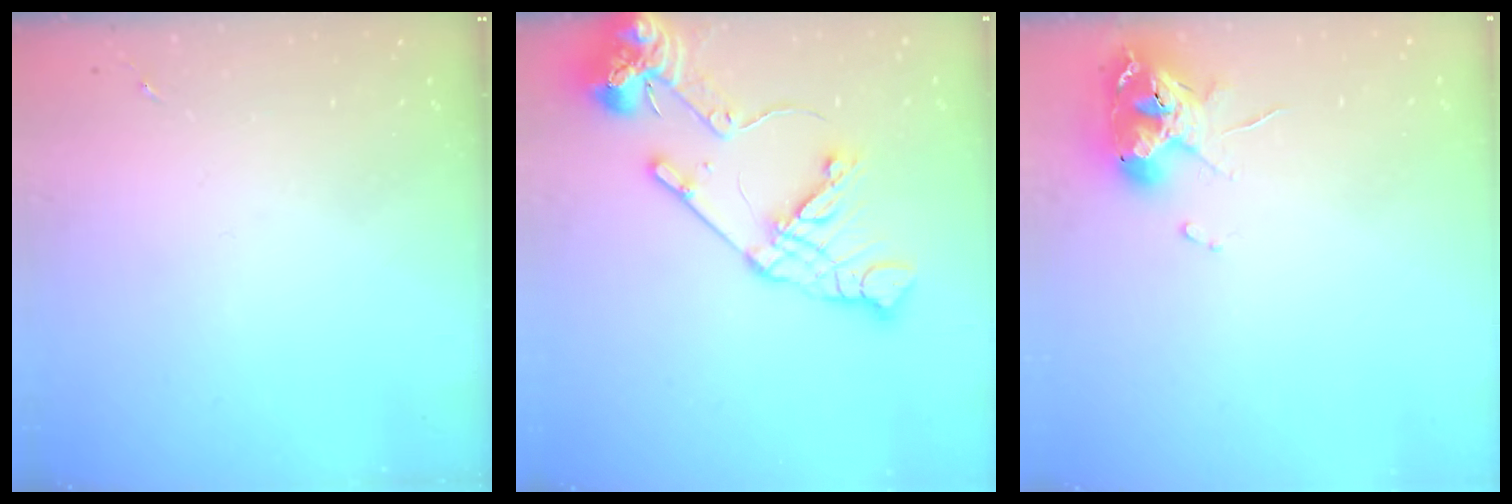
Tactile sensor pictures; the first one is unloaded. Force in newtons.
{"total": 17.1, "press": 16.9, "slide": 2.3}
{"total": 10.3, "press": 10.3, "slide": 1.3}